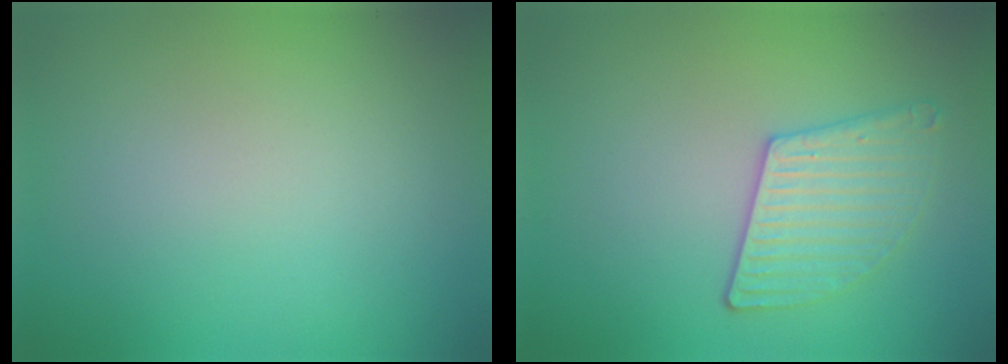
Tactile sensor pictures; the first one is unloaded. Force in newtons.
{"total": 2.9, "press": 2.9, "slide": 0.6}